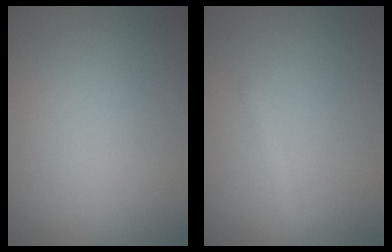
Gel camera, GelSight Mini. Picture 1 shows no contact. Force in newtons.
{"total": 1.3, "press": 1.3, "slide": 0.1}